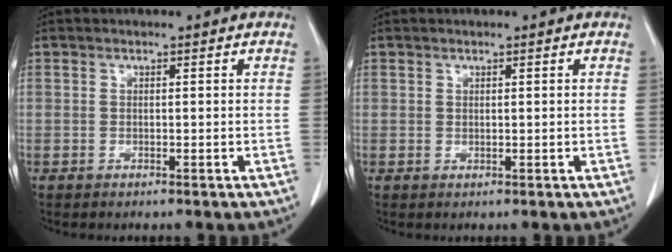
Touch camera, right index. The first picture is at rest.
{"total": 0.0}